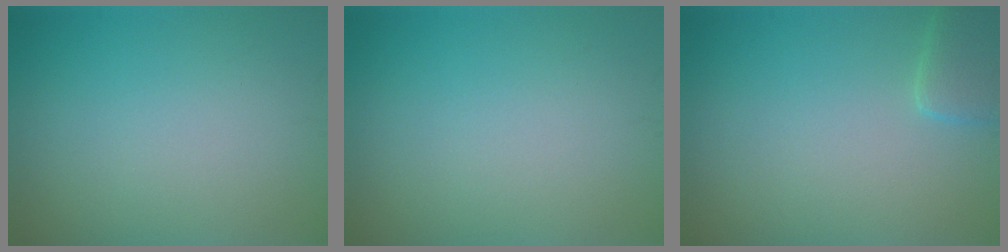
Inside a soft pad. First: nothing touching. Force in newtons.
{"total": 0.0}
{"total": 2.4, "press": 2.4, "slide": 0.2}